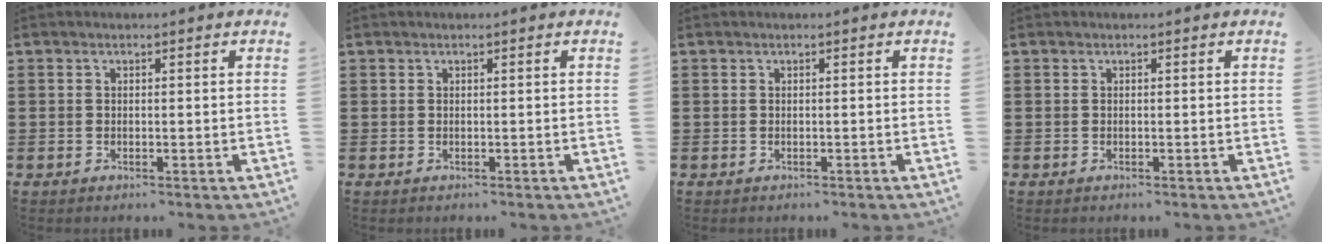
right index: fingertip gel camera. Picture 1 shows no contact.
{"total": 0.0}
{"total": 0.0}
{"total": 0.0}